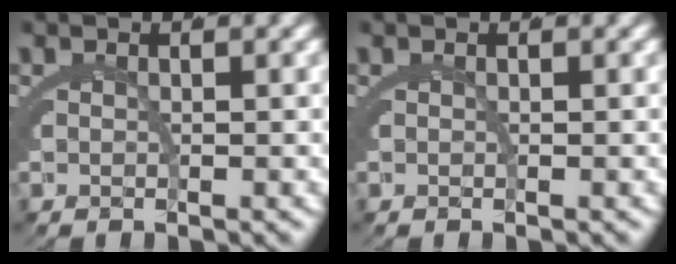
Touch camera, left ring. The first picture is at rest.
{"total": 0.0}